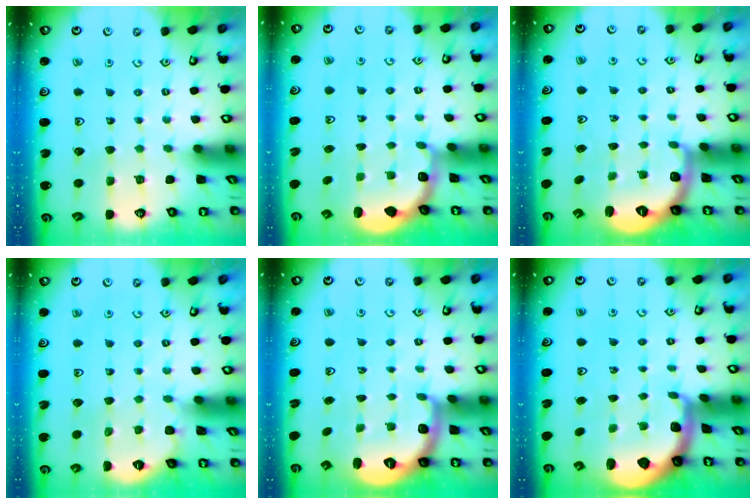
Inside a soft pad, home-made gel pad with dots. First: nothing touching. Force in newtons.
{"total": 2.7, "press": 2.1, "slide": 1.7}
{"total": 2.5, "press": 1.9, "slide": 1.6}
{"total": 2.3, "press": 2.3, "slide": 0.1}
{"total": 2.7, "press": 1.7, "slide": 2.1}
{"total": 1.2, "press": 1.2, "slide": 0.3}